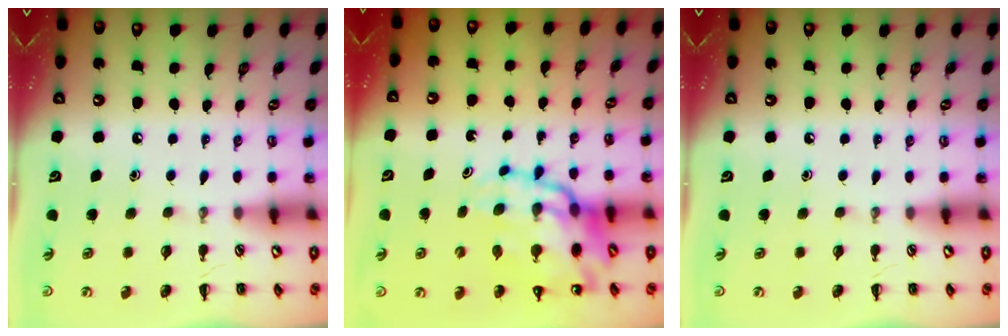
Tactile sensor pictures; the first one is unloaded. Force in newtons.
{"total": 18.2, "press": 17.5, "slide": 5.0}
{"total": 0.0}